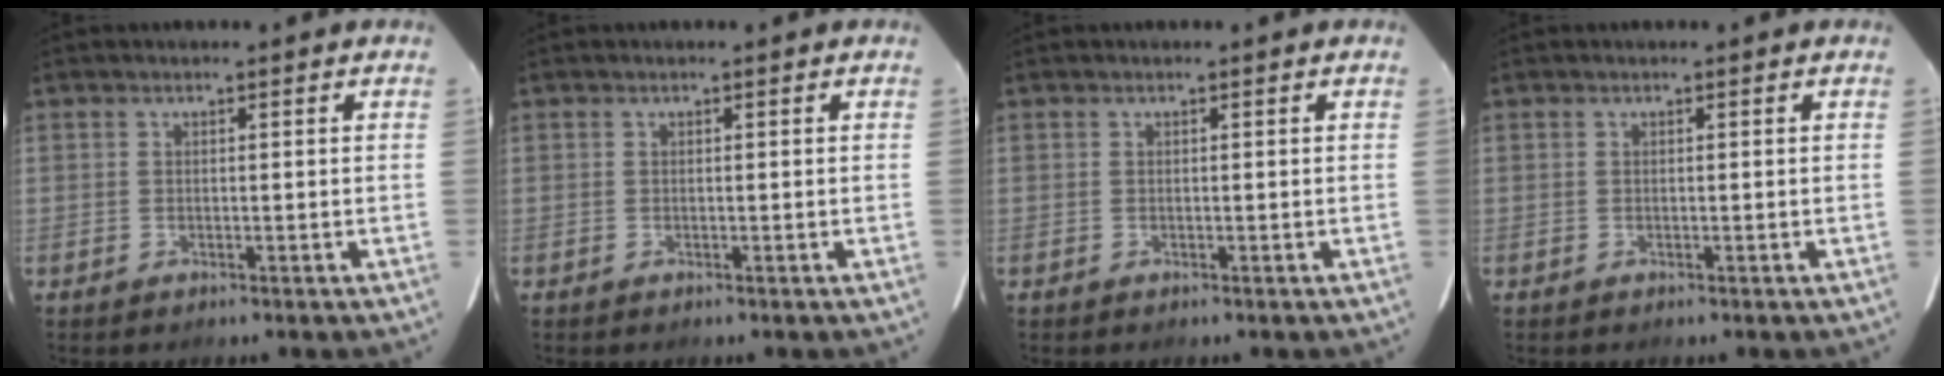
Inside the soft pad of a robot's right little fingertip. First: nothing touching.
{"total": 0.0}
{"total": 0.0}
{"total": 0.0}